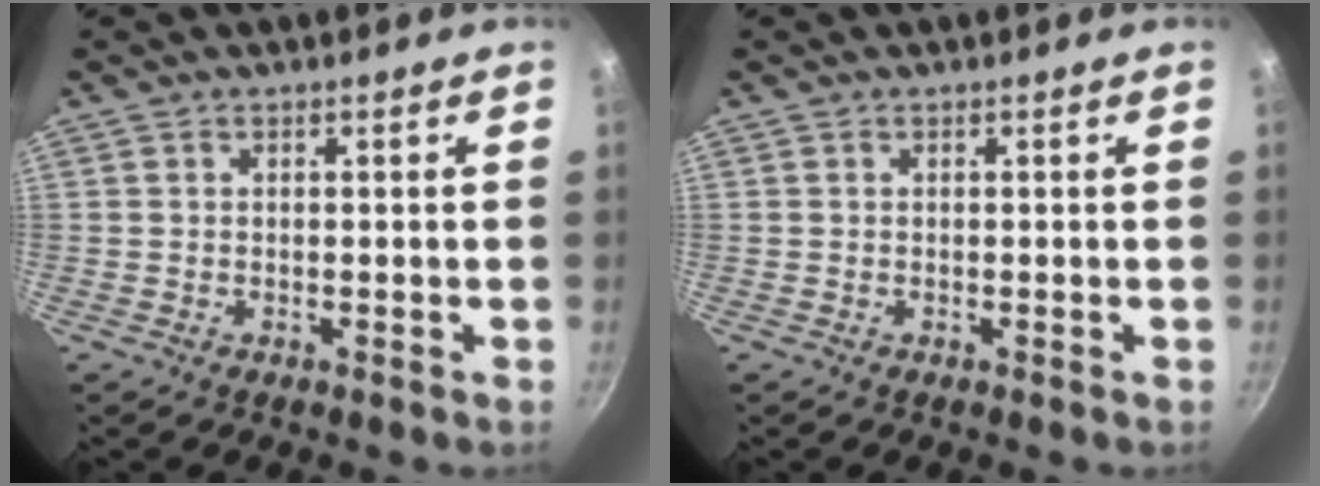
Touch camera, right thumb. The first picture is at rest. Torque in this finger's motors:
{"motor_torque": [0.00, 0.00, 0.00, 0.00, 0.00]}